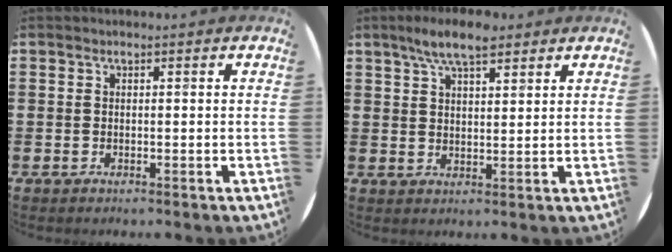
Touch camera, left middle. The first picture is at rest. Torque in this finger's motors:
{"motor_torque": [0.89, -0.80, 0.16, 0.07]}